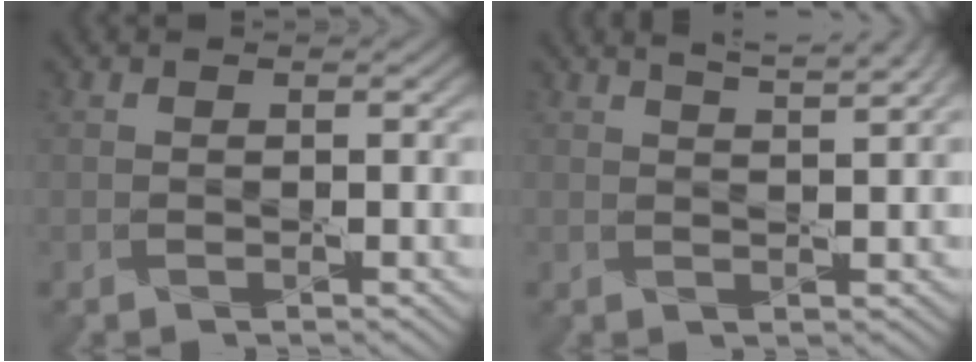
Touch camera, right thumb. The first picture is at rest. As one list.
[{"total": 4.2, "force": [3.1, 0.9, 2.6], "torque": [-0.030, 0.011, 0.028]}]